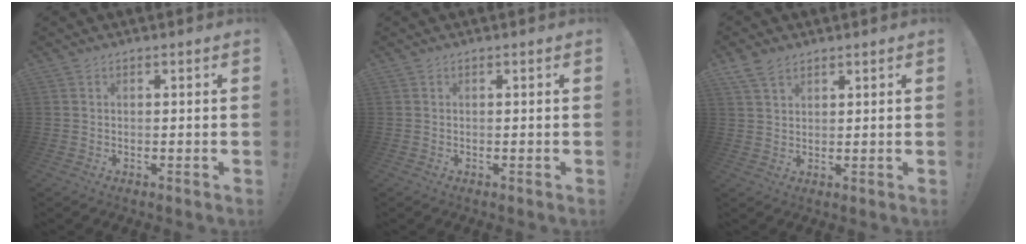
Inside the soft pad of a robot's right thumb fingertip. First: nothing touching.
{"total": 0.0}
{"total": 5.1, "force": [3.5, 2.8, 2.5], "torque": [-0.056, -0.008, 0.069]}